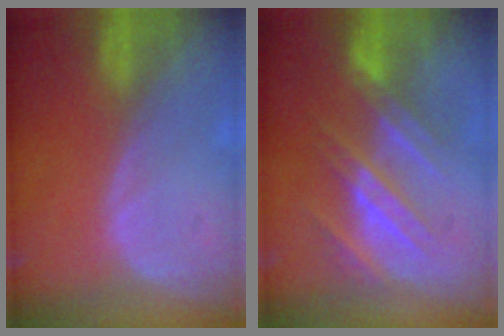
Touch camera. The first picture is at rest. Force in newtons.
{"total": 7.9, "press": 7.5, "slide": 2.2}